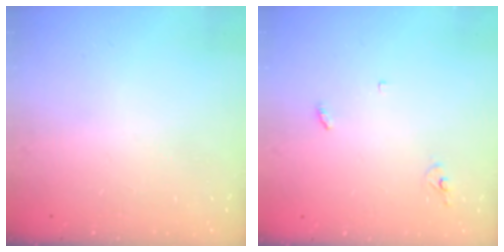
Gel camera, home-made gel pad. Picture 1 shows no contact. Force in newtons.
{"total": 2.9, "press": 2.9, "slide": 0.2}